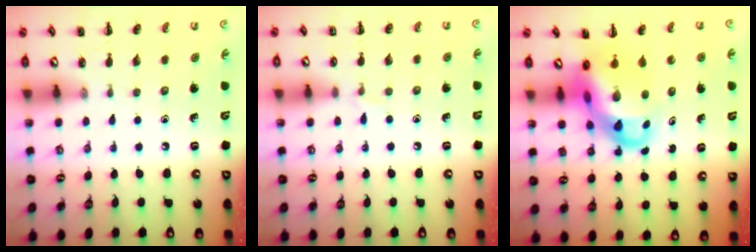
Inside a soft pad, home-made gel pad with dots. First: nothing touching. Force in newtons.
{"total": 4.0, "press": 3.7, "slide": 1.4}
{"total": 8.7, "press": 8.3, "slide": 2.5}